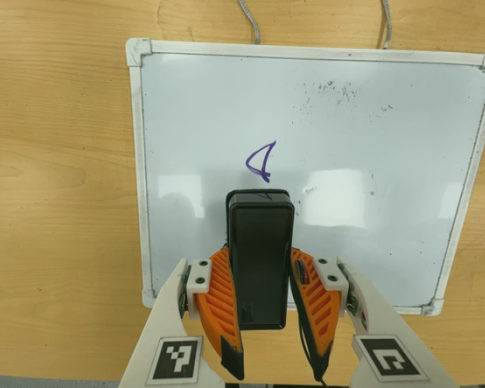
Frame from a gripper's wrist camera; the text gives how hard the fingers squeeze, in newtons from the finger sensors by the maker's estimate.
{"total": 6.1, "left": 5.1, "right": 7.1}